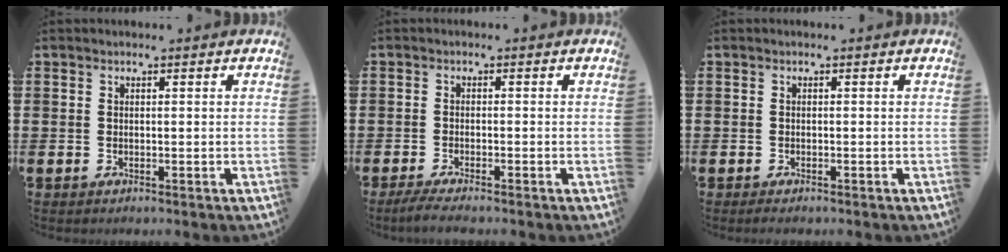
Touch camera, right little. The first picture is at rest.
{"total": 1.8, "force": [-1.3, 0.1, 1.2], "torque": [-0.020, 0.001, -0.025]}
{"total": 0.5, "force": [-0.4, 0.1, 0.3], "torque": [-0.008, -0.001, -0.007]}